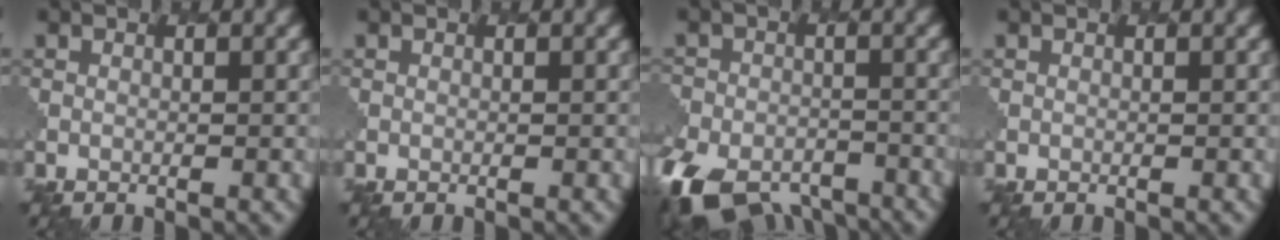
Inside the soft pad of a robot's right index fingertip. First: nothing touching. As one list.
[{"total": 0.0}, {"total": 11.2, "force": [-8.3, 6.0, 4.5], "torque": [-0.081, -0.027, -0.127]}, {"total": 0.0}]